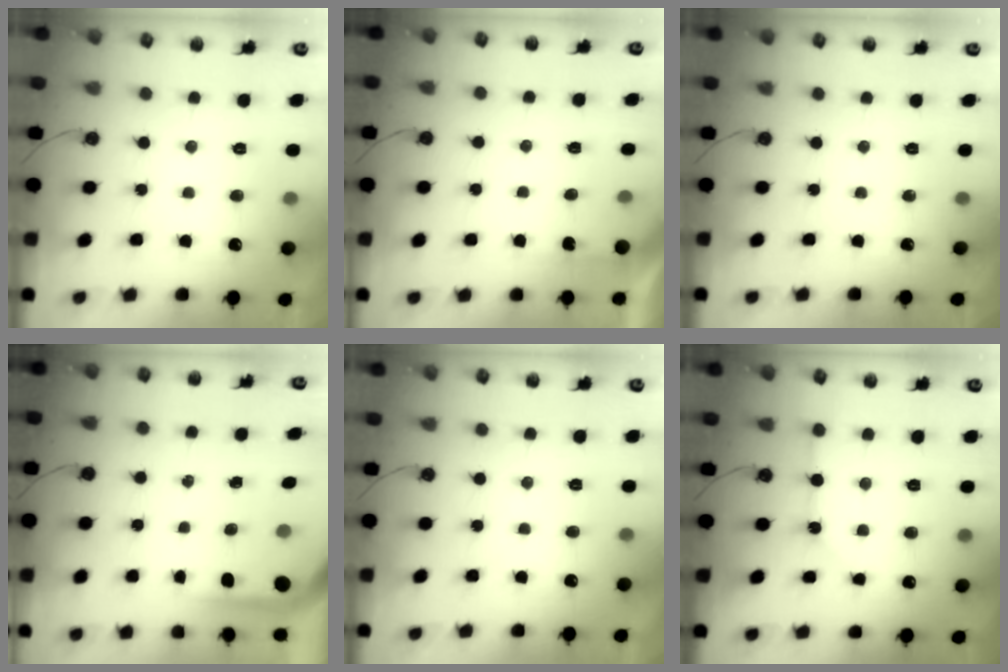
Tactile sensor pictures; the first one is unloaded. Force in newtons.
{"total": 2.3, "press": 2.2, "slide": 0.3}
{"total": 0.0}
{"total": 4.3, "press": 4.2, "slide": 0.4}
{"total": 0.0}
{"total": 2.6, "press": 2.5, "slide": 0.4}